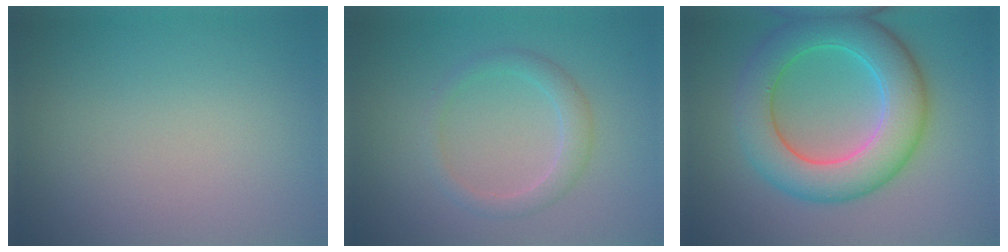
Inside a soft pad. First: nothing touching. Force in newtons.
{"total": 2.2, "press": 2.2, "slide": 0.2}
{"total": 8.1, "press": 8.1, "slide": 0.1}